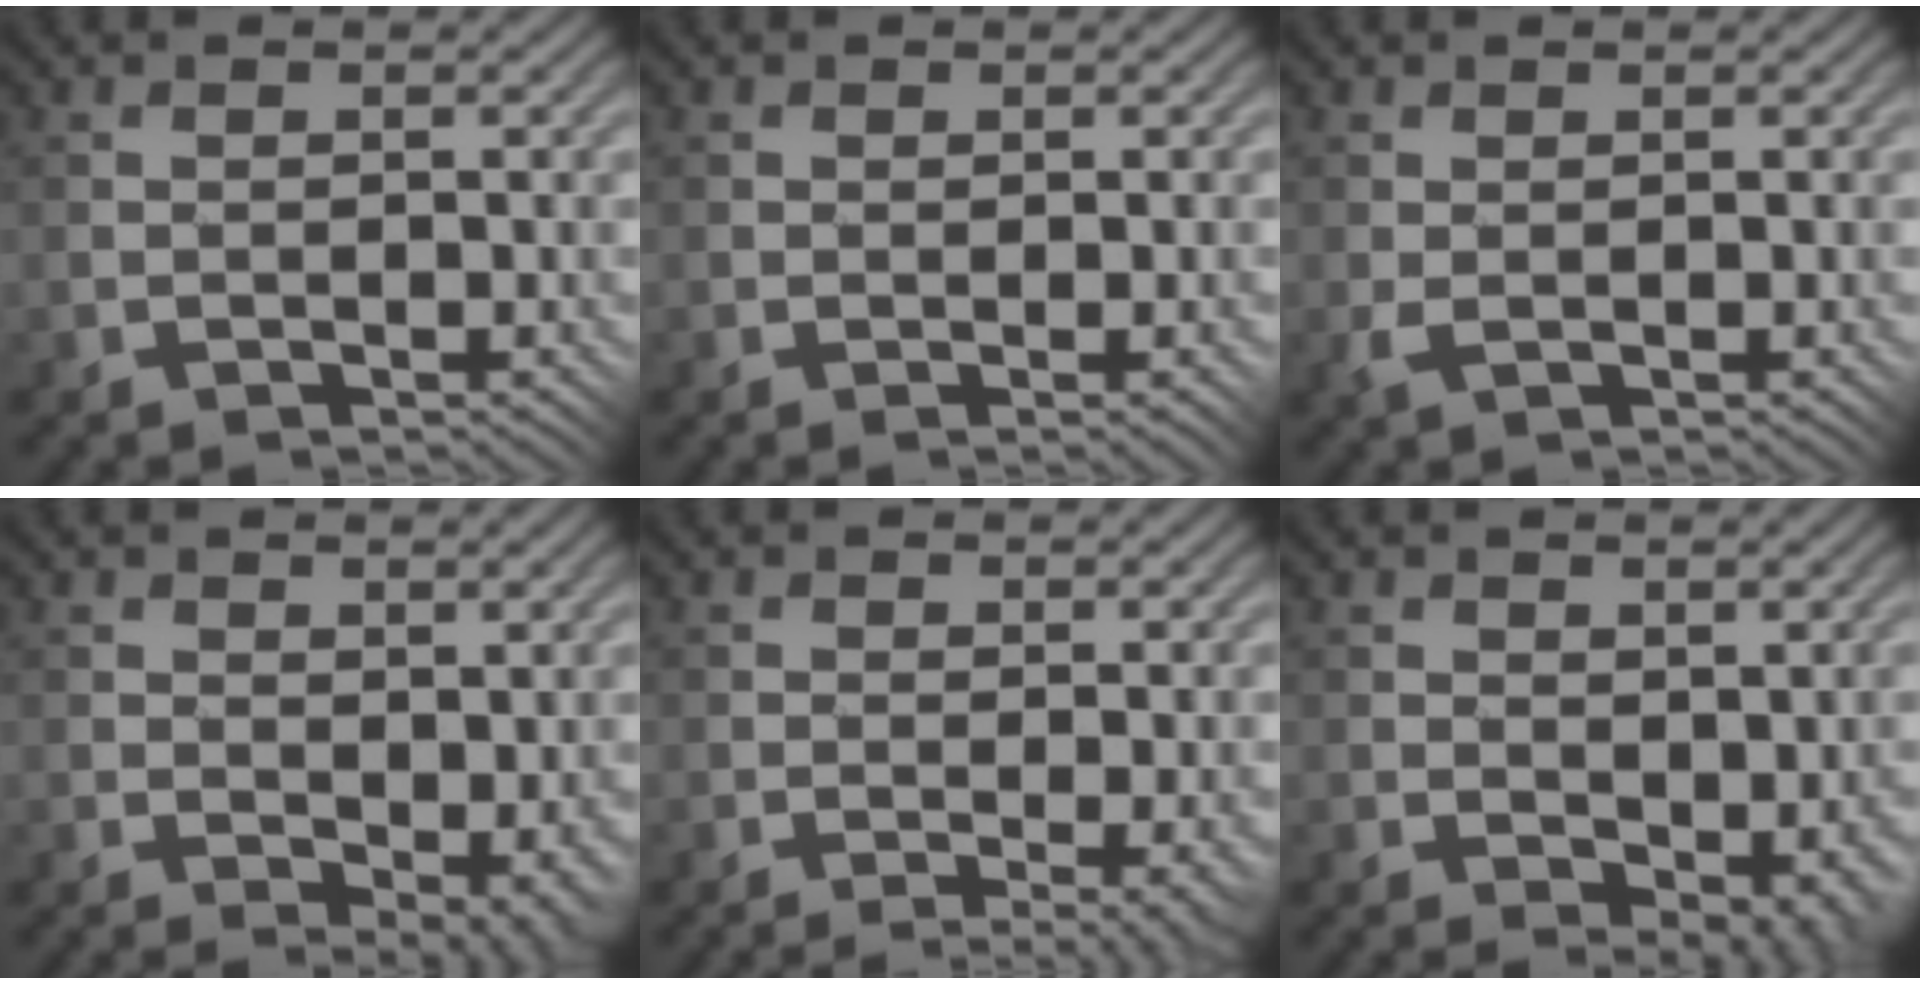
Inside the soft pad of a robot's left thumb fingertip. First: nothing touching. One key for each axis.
{"total": 0.0}
{"total": 1.4, "fx": -0.2, "fy": 0.6, "fz": 1.2, "tx": -0.031, "ty": -0.004, "tz": -0.005}
{"total": 3.1, "fx": 0.4, "fy": 2.0, "fz": 2.4, "tx": -0.048, "ty": -0.012, "tz": 0.015}
{"total": 3.8, "fx": -2.2, "fy": 1.4, "fz": 2.7, "tx": -0.032, "ty": 0.002, "tz": -0.021}
{"total": 3.1, "fx": 0.4, "fy": 2.1, "fz": 2.3, "tx": -0.044, "ty": -0.013, "tz": 0.018}